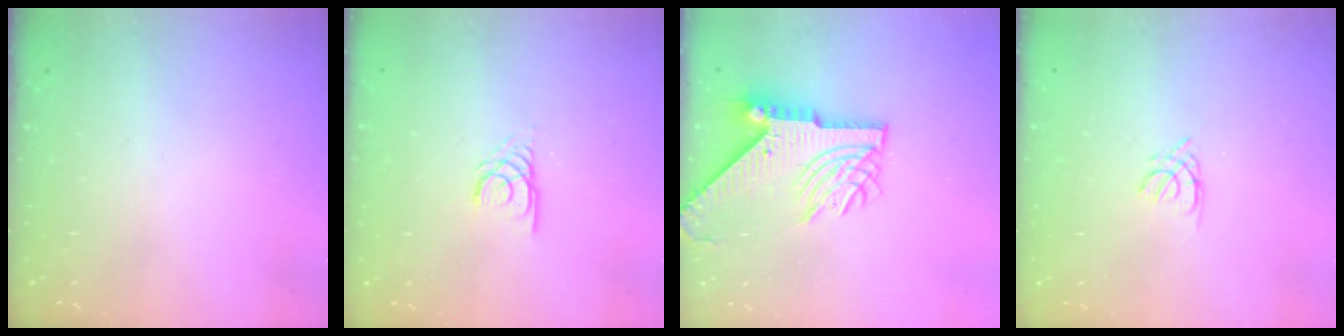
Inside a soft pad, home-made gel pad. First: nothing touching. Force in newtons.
{"total": 2.4, "press": 2.4, "slide": 0.2}
{"total": 11.5, "press": 11.4, "slide": 1.3}
{"total": 1.7, "press": 1.7, "slide": 0.3}